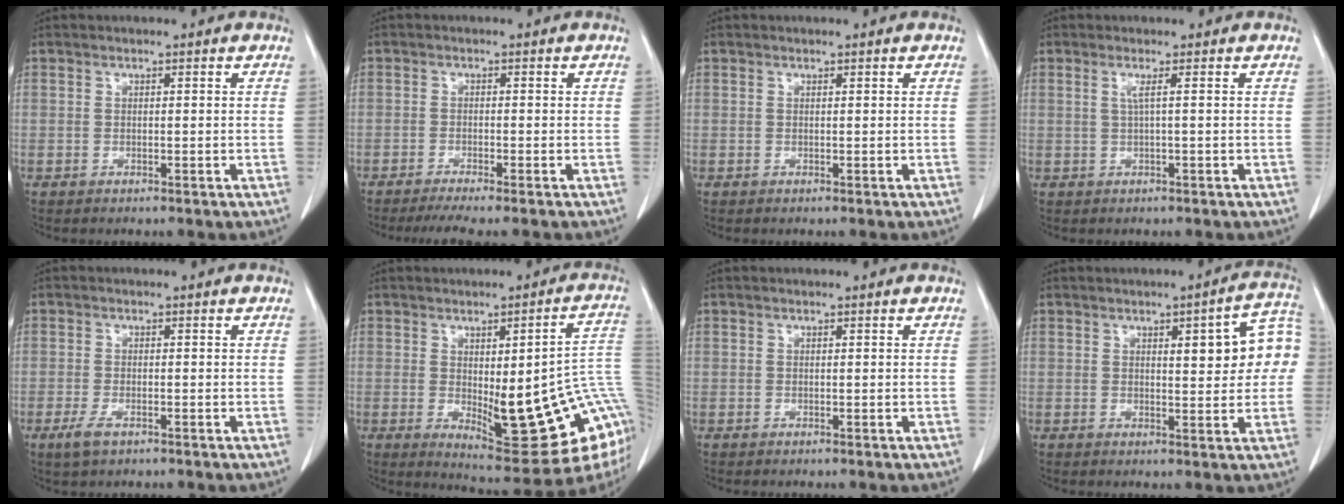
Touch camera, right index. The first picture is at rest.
{"total": 4.5, "force": [-3.8, -0.5, 2.3], "torque": [-0.030, -0.008, -0.059]}
{"total": 0.0}
{"total": 1.4, "force": [0.3, -0.5, 1.3], "torque": [-0.031, 0.002, 0.006]}
{"total": 2.7, "force": [-1.4, 1.0, 2.0], "torque": [-0.046, -0.003, -0.024]}
{"total": 20.7, "force": [-2.3, 4.0, 20.2], "torque": [-0.194, 0.001, -0.012]}
{"total": 0.0}
{"total": 9.3, "force": [1.6, 2.3, 8.9], "torque": [-0.107, 0.024, 0.018]}